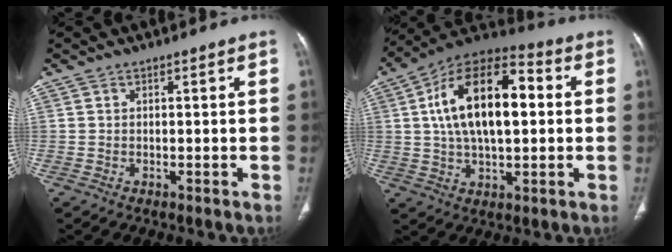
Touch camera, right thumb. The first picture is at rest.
{"total": 19.4, "force": [2.6, 9.8, 16.6], "torque": [-0.273, 0.028, 0.036]}